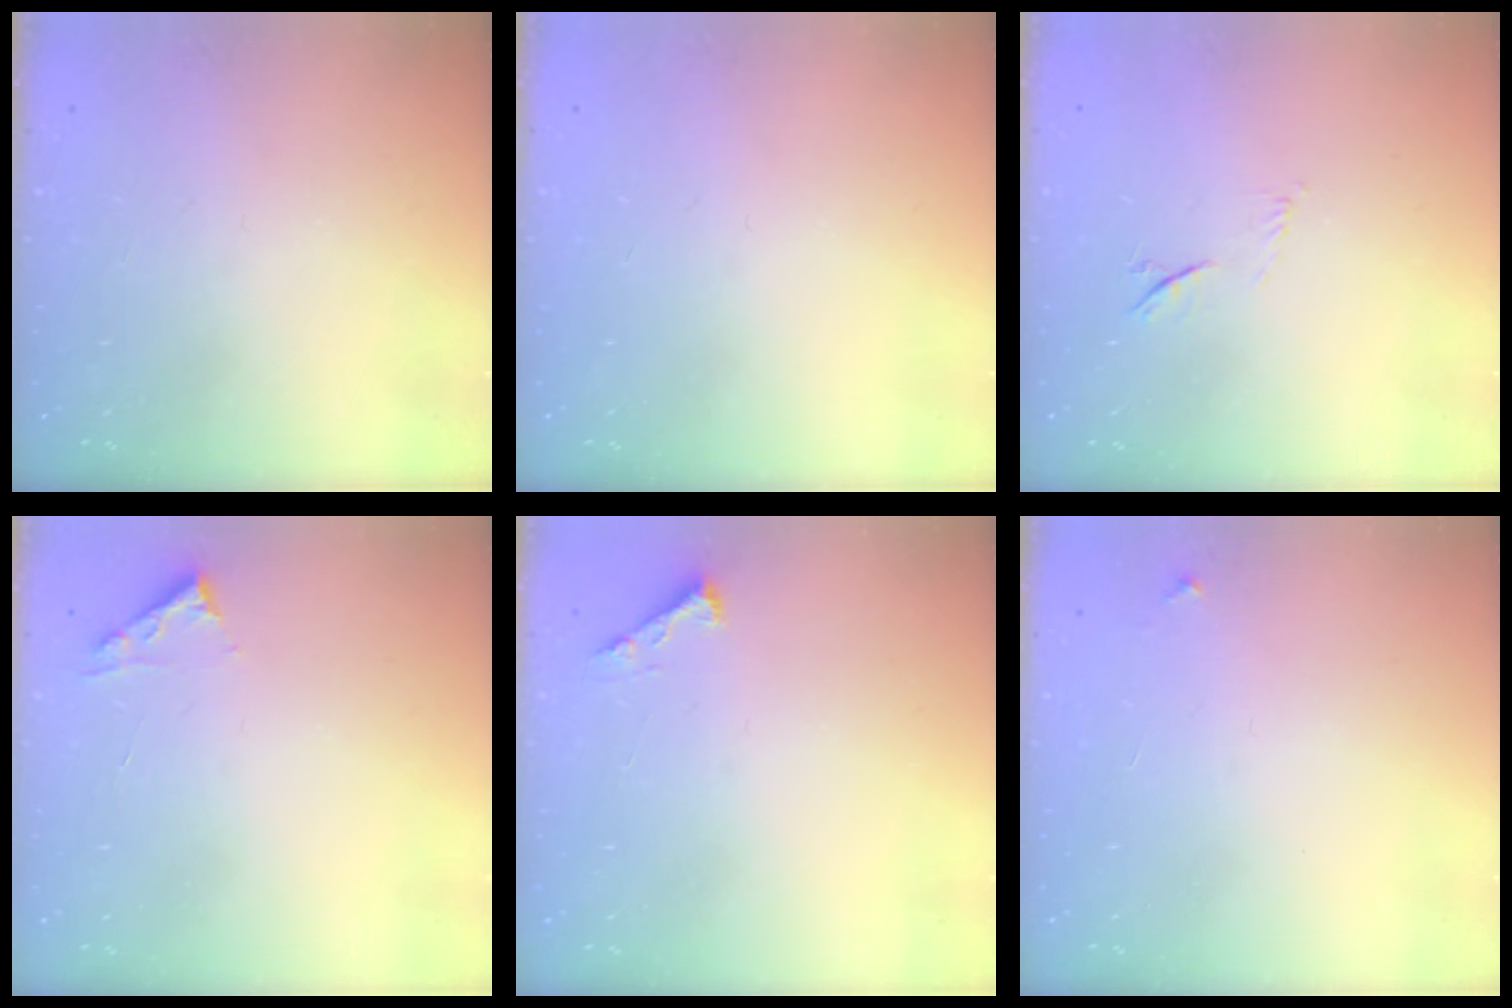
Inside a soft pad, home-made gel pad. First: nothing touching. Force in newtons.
{"total": 0.0}
{"total": 4.7, "press": 4.6, "slide": 1.2}
{"total": 4.5, "press": 4.4, "slide": 0.5}
{"total": 2.3, "press": 2.3, "slide": 0.3}
{"total": 3.3, "press": 3.2, "slide": 0.3}